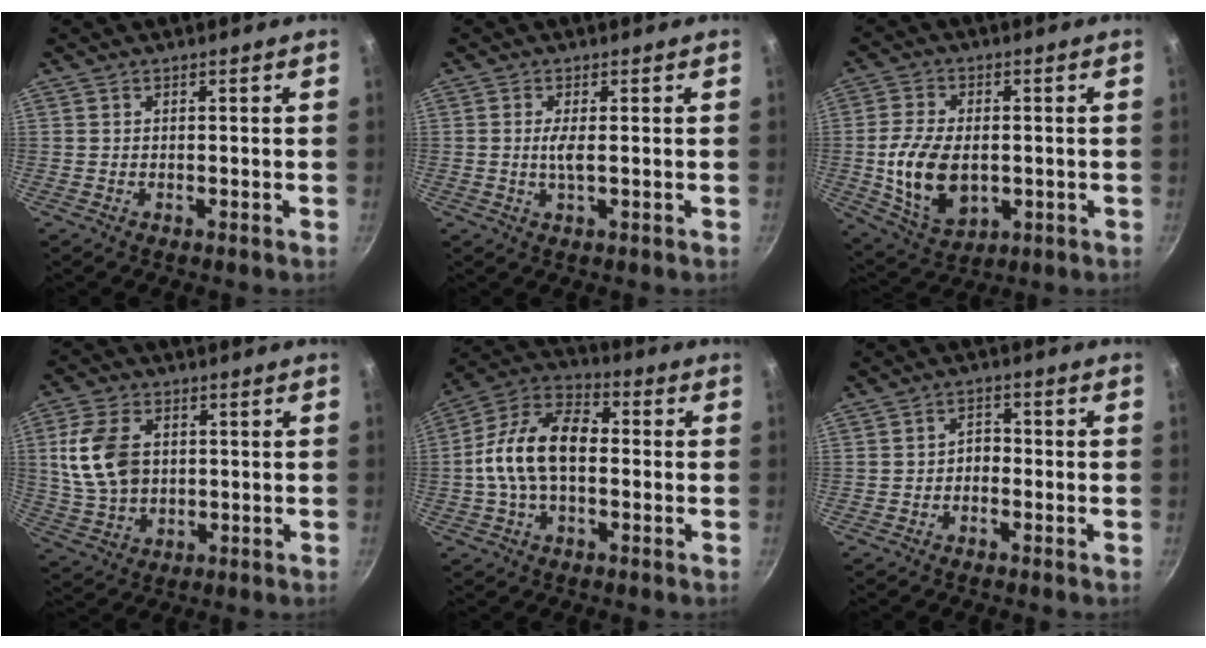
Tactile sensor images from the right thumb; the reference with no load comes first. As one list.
[{"total": 2.4, "force": [0.1, 0.4, 2.4], "torque": [-0.056, -0.002, 0.001]}, {"total": 13.1, "force": [-1.1, 8.3, 10.1], "torque": [-0.183, -0.003, -0.008]}, {"total": 11.8, "force": [1.7, 8.2, 8.4], "torque": [-0.152, 0.001, 0.038]}, {"total": 15.0, "force": [-0.6, 9.0, 12.0], "torque": [-0.196, 0.044, -0.032]}, {"total": 2.5, "force": [-1.0, 1.8, 1.5], "torque": [-0.010, 0.014, -0.021]}]